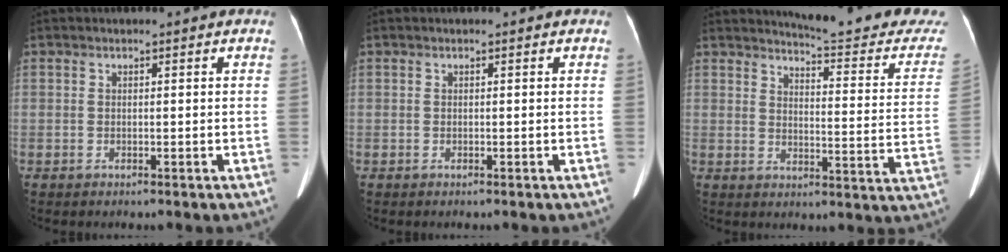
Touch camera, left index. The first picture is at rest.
{"total": 0.0}
{"total": 19.0, "force": [18.4, 0.7, 4.5], "torque": [-0.054, -0.119, 0.201]}